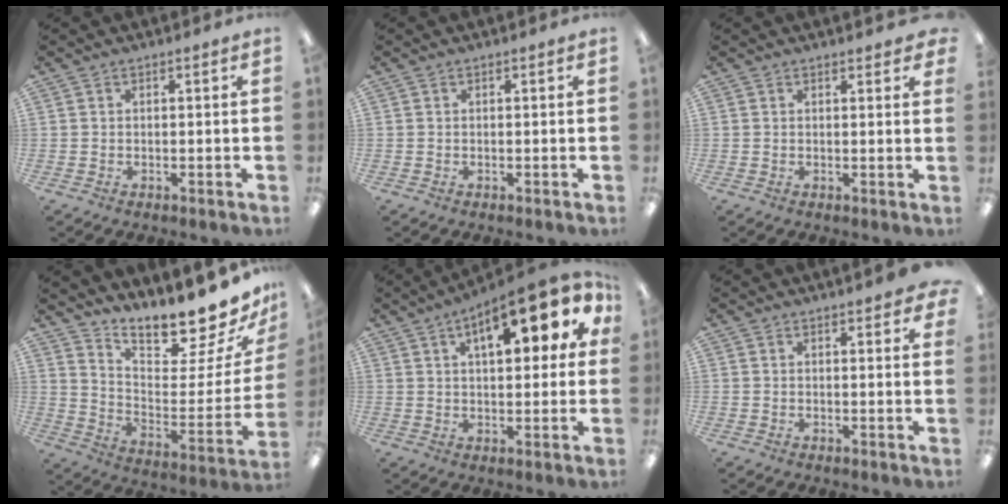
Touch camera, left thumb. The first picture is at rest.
{"total": 0.0}
{"total": 1.4, "force": [1.3, 0.1, 0.6], "torque": [-0.005, -0.004, 0.021]}
{"total": 14.4, "force": [13.8, 1.1, 4.1], "torque": [-0.045, -0.144, 0.222]}
{"total": 15.6, "force": [7.3, 6.4, 12.2], "torque": [-0.166, -0.019, 0.113]}
{"total": 2.6, "force": [2.0, 0.3, 1.6], "torque": [-0.019, -0.009, 0.032]}